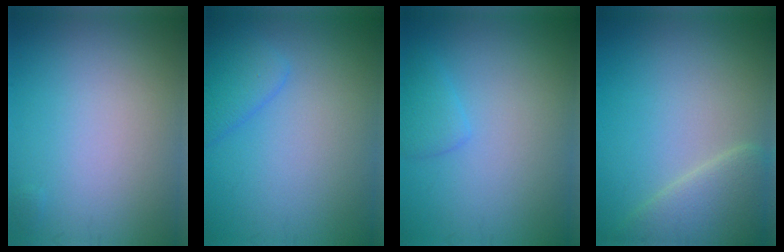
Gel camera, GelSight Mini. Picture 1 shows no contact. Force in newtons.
{"total": 2.5, "press": 2.5, "slide": 0.2}
{"total": 1.5, "press": 1.5, "slide": 0.0}
{"total": 4.4, "press": 4.4, "slide": 0.2}